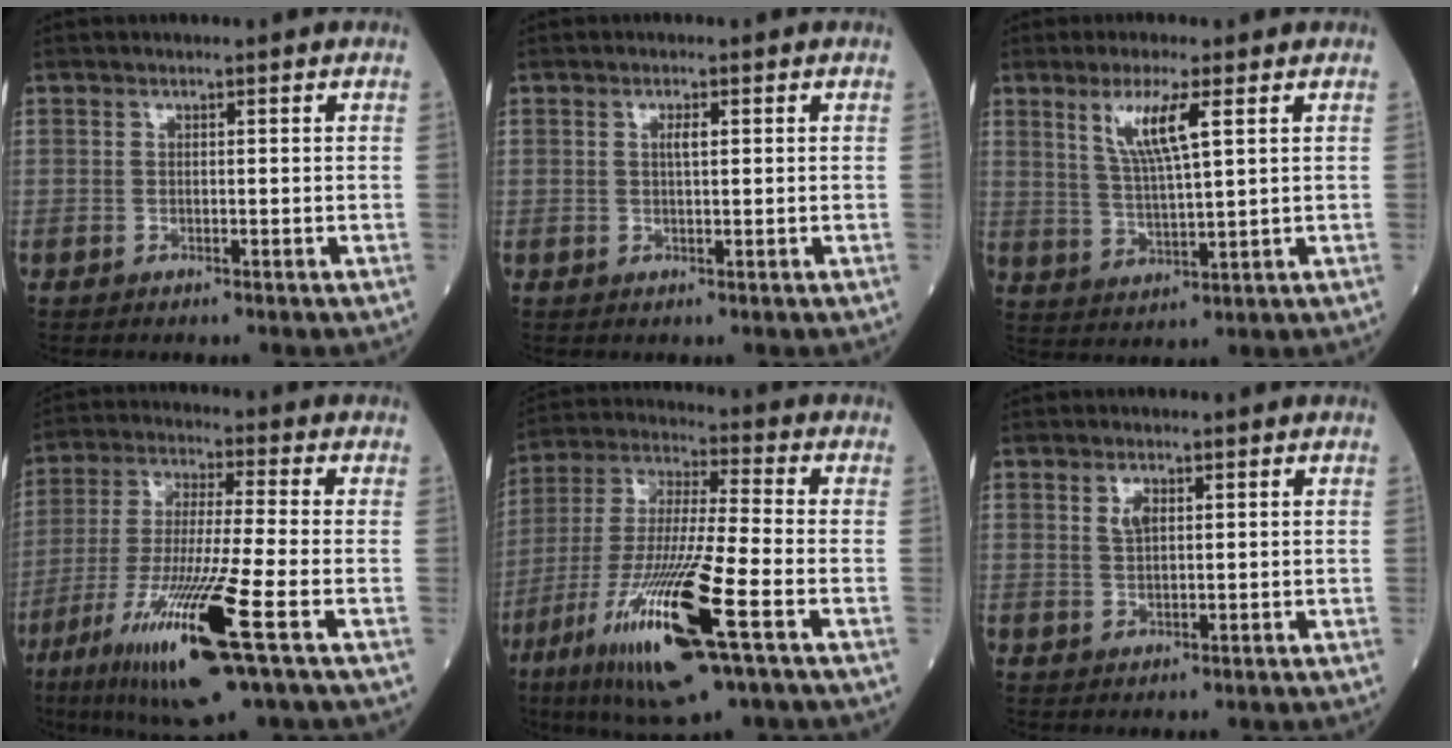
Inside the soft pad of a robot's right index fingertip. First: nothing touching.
{"total": 1.3, "force": [0.5, 0.2, 1.2], "torque": [-0.025, 0.001, 0.011]}
{"total": 7.4, "force": [3.4, 0.4, 6.6], "torque": [-0.135, -0.003, 0.071]}
{"total": 16.5, "force": [-7.4, 0.0, 14.8], "torque": [-0.305, -0.042, -0.132]}
{"total": 19.5, "force": [-8.5, 1.5, 17.5], "torque": [-0.371, -0.040, -0.152]}
{"total": 2.1, "force": [1.0, 0.9, 1.6], "torque": [-0.033, 0.001, 0.025]}